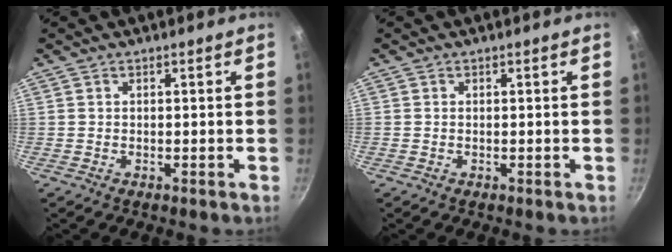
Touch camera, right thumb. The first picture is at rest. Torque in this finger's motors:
{"motor_torque": [0.44, 0.04, 0.07, 0.27, 0.04]}